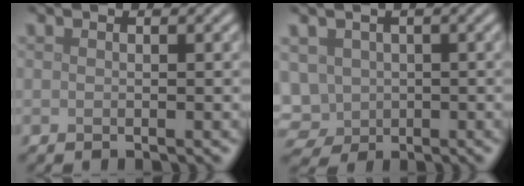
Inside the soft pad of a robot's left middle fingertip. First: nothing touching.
{"total": 4.3, "force": [-0.4, 3.8, 1.9], "torque": [-0.053, 0.003, -0.002]}